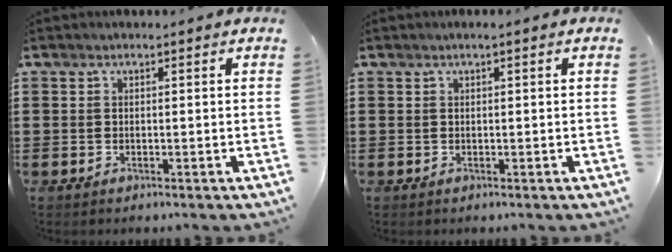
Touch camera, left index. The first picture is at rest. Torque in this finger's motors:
{"motor_torque": [0.69, 1.03, 0.00, 0.03]}